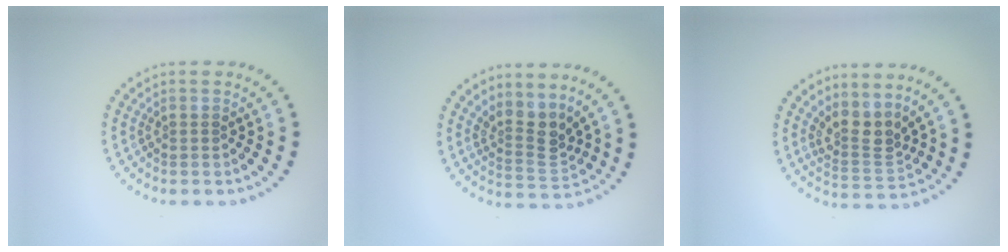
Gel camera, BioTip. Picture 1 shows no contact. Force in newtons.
{"total": 2.9, "press": 2.1, "slide": 2.0}
{"total": 2.9, "press": 2.2, "slide": 1.9}